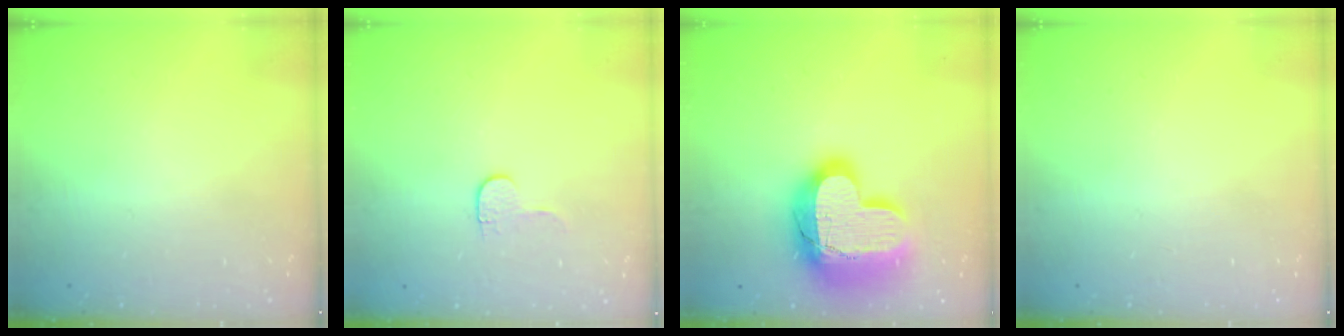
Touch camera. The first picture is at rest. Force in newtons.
{"total": 3.6, "press": 3.6, "slide": 0.4}
{"total": 21.0, "press": 20.9, "slide": 1.5}
{"total": 0.0}